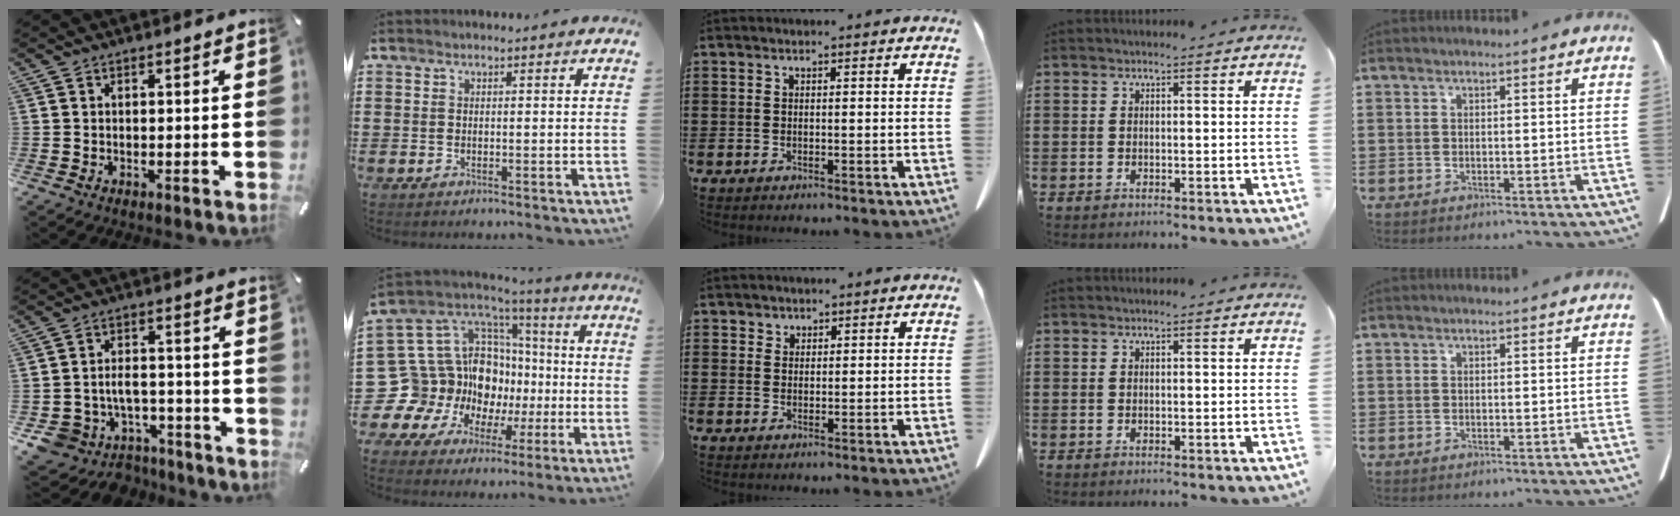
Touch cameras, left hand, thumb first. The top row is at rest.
{"thumb": {"total": 8.4, "force": [-3.7, 7.3, 2.2], "torque": [-0.049, 0.021, -0.058]}, "index": {"total": 16.9, "force": [-3.3, 15.2, 6.6], "torque": [-0.199, -0.021, -0.020]}, "middle": {"total": 1.6, "force": [1.4, 0.9, 0.0], "torque": [-0.004, 0.003, 0.029]}}